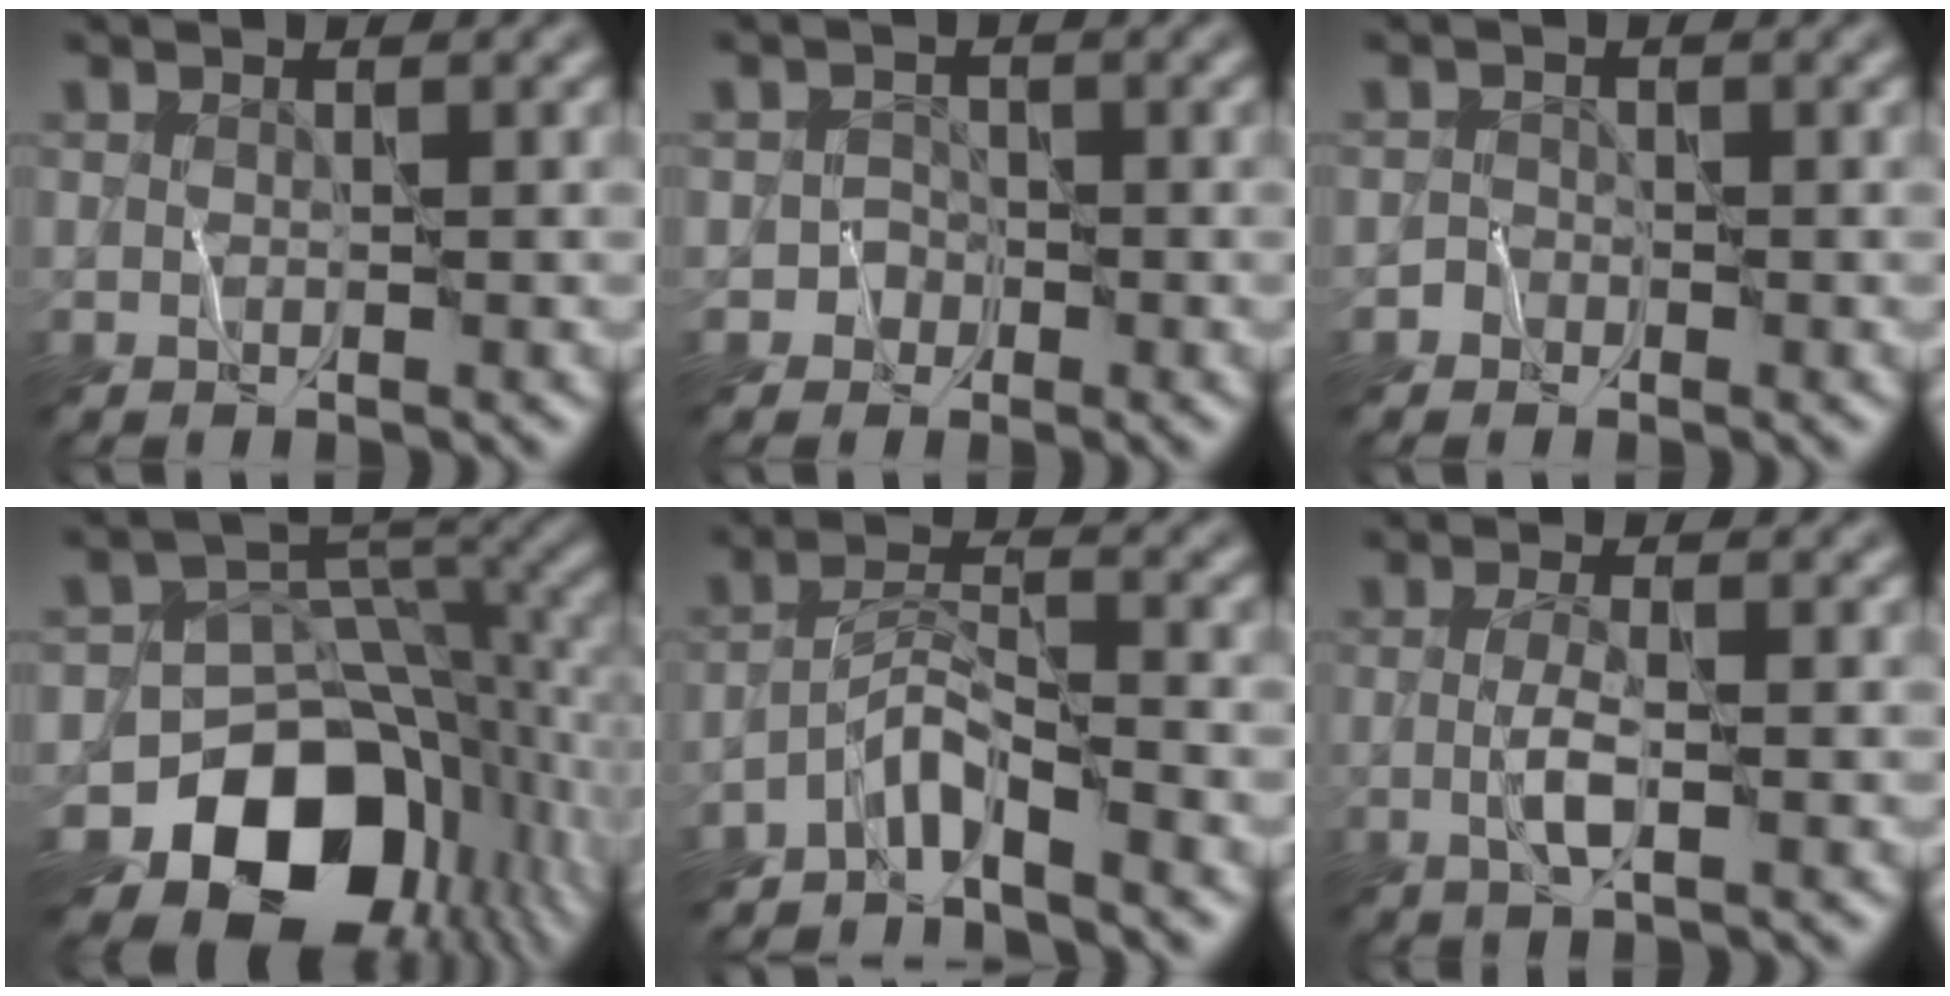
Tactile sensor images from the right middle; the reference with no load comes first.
{"total": 1.2, "force": [-0.7, 1.0, -0.3], "torque": [0.019, 0.008, -0.018]}
{"total": 0.8, "force": [-0.6, 0.5, -0.4], "torque": [0.016, 0.008, -0.013]}
{"total": 14.6, "force": [-7.1, 10.3, 7.6], "torque": [-0.123, -0.011, -0.112]}
{"total": 3.2, "force": [-2.8, 0.4, 1.6], "torque": [-0.027, 0.012, -0.063]}
{"total": 2.3, "force": [-0.3, 0.3, 2.3], "torque": [-0.049, 0.000, -0.012]}